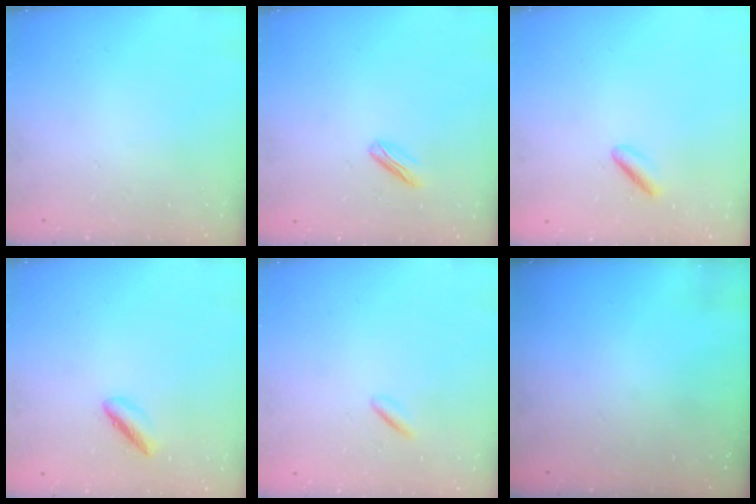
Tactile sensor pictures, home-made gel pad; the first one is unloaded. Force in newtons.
{"total": 2.8, "press": 2.7, "slide": 0.6}
{"total": 1.5, "press": 1.2, "slide": 0.9}
{"total": 2.0, "press": 2.0, "slide": 0.5}
{"total": 0.5, "press": 0.4, "slide": 0.4}
{"total": 0.0}